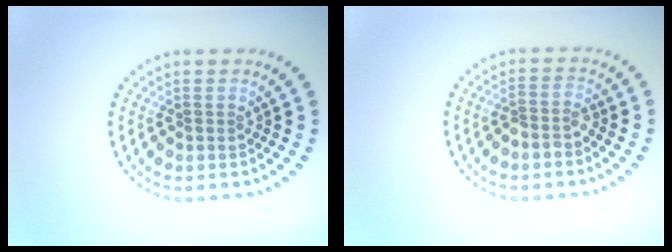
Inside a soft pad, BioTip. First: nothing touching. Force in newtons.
{"total": 1.7, "press": 1.4, "slide": 1.0}